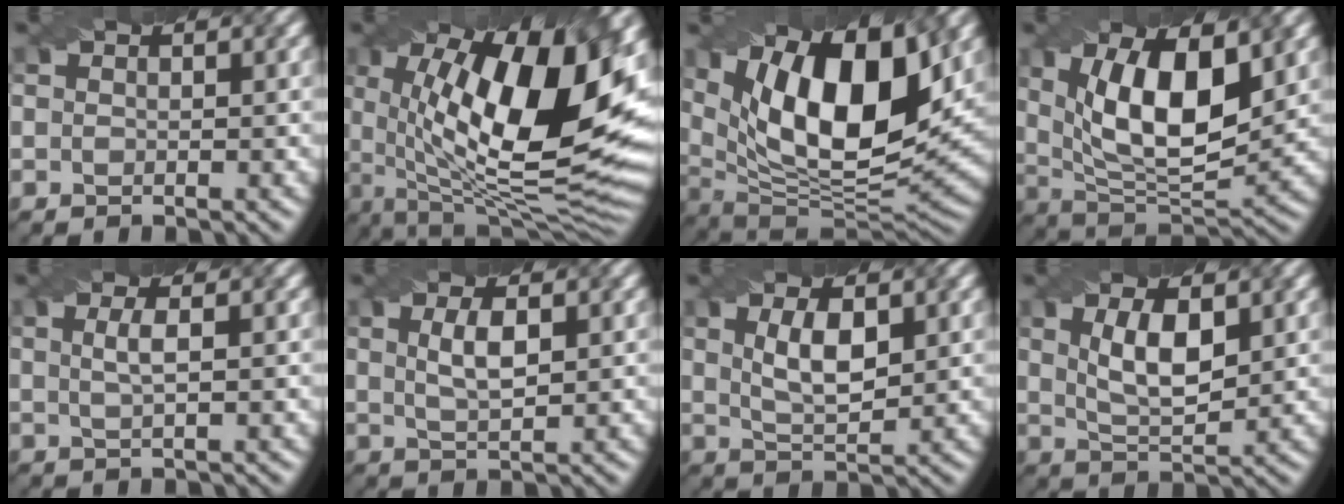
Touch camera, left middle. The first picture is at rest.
{"total": 18.0, "force": [3.1, 6.9, 16.3], "torque": [-0.243, 0.009, 0.047]}
{"total": 14.7, "force": [4.7, 6.3, 12.4], "torque": [-0.199, 0.001, 0.077]}
{"total": 11.0, "force": [2.6, 4.6, 9.6], "torque": [-0.156, -0.005, 0.042]}
{"total": 1.7, "force": [0.1, 0.4, 1.7], "torque": [-0.029, 0.003, 0.002]}
{"total": 2.7, "force": [0.5, 0.8, 2.5], "torque": [-0.049, 0.002, 0.013]}
{"total": 3.8, "force": [0.9, 1.5, 3.3], "torque": [-0.068, 0.000, 0.020]}
{"total": 4.6, "force": [1.1, 1.9, 4.1], "torque": [-0.085, -0.002, 0.025]}